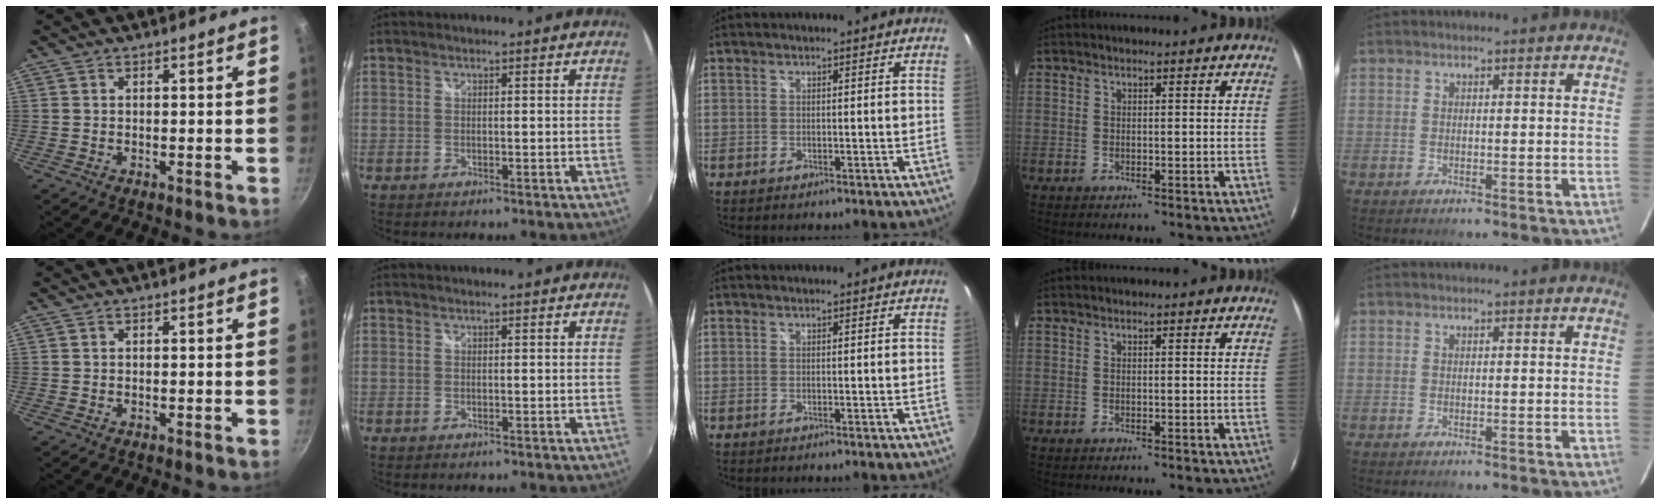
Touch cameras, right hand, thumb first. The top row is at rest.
{}